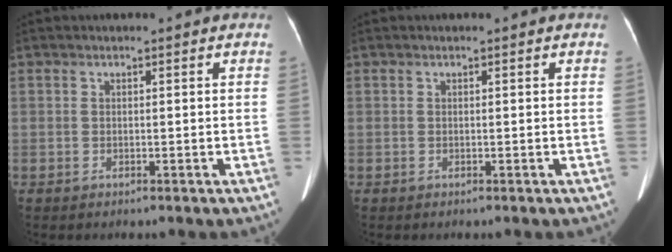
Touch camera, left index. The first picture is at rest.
{"total": 0.0}